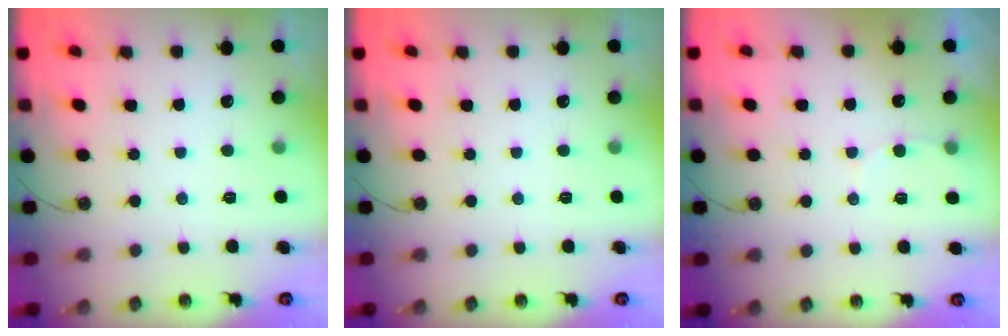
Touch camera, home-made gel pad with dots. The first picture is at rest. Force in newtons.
{"total": 0.0}
{"total": 4.4, "press": 4.4, "slide": 0.5}